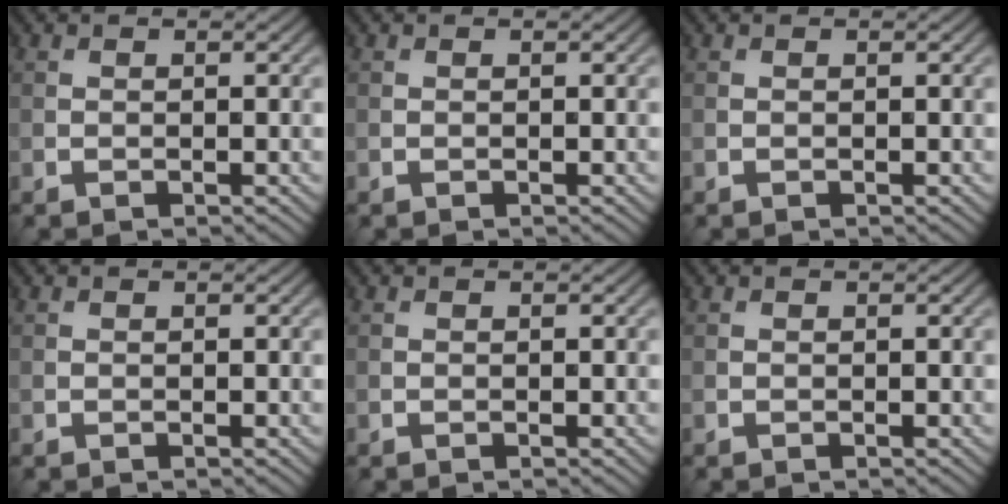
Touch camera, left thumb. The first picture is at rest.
{"total": 0.0}
{"total": 0.0}
{"total": 0.0}
{"total": 0.0}
{"total": 0.0}